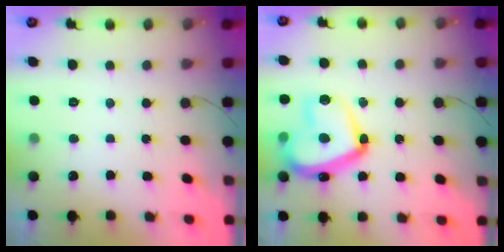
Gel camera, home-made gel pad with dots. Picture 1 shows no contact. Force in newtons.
{"total": 19.8, "press": 19.7, "slide": 1.7}